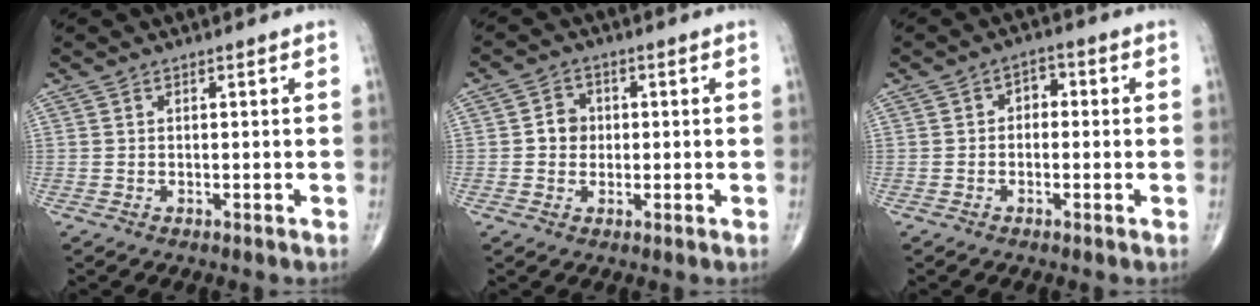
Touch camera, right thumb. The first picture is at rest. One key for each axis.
{"total": 3.8, "fx": 0.1, "fy": 3.4, "fz": 1.7, "tx": -0.008, "ty": 0.007, "tz": -0.006}
{"total": 3.2, "fx": -0.1, "fy": 2.3, "fz": 2.1, "tx": -0.011, "ty": 0.014, "tz": -0.013}